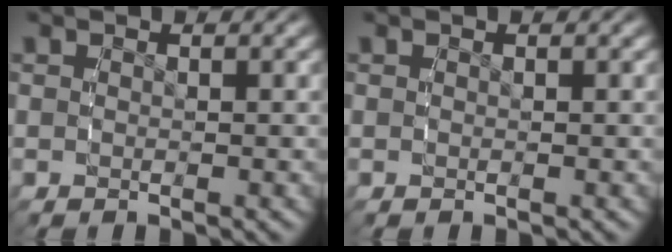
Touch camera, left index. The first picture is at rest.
{"total": 0.0}